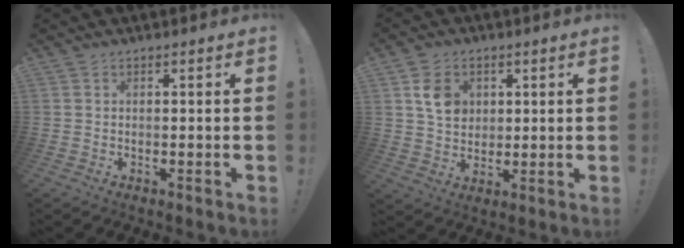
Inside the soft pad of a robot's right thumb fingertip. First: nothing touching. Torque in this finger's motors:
{"motor_torque": [0.05, 0.09, 0.28, 0.18, 0.01]}